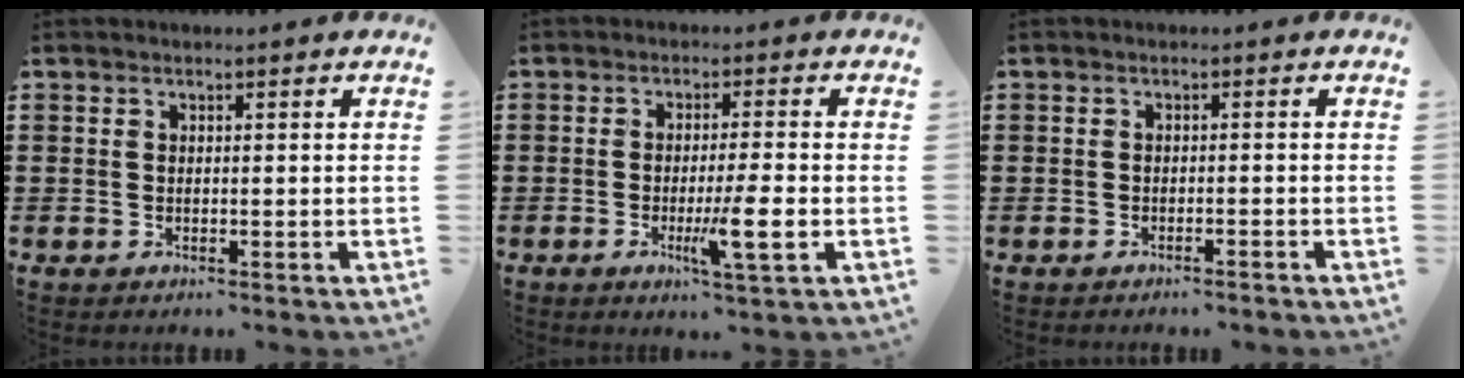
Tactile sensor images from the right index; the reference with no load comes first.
{"total": 6.8, "force": [-2.0, 0.3, 6.5], "torque": [-0.117, -0.019, -0.036]}
{"total": 1.0, "force": [-0.9, -0.1, 0.3], "torque": [-0.008, -0.001, -0.018]}